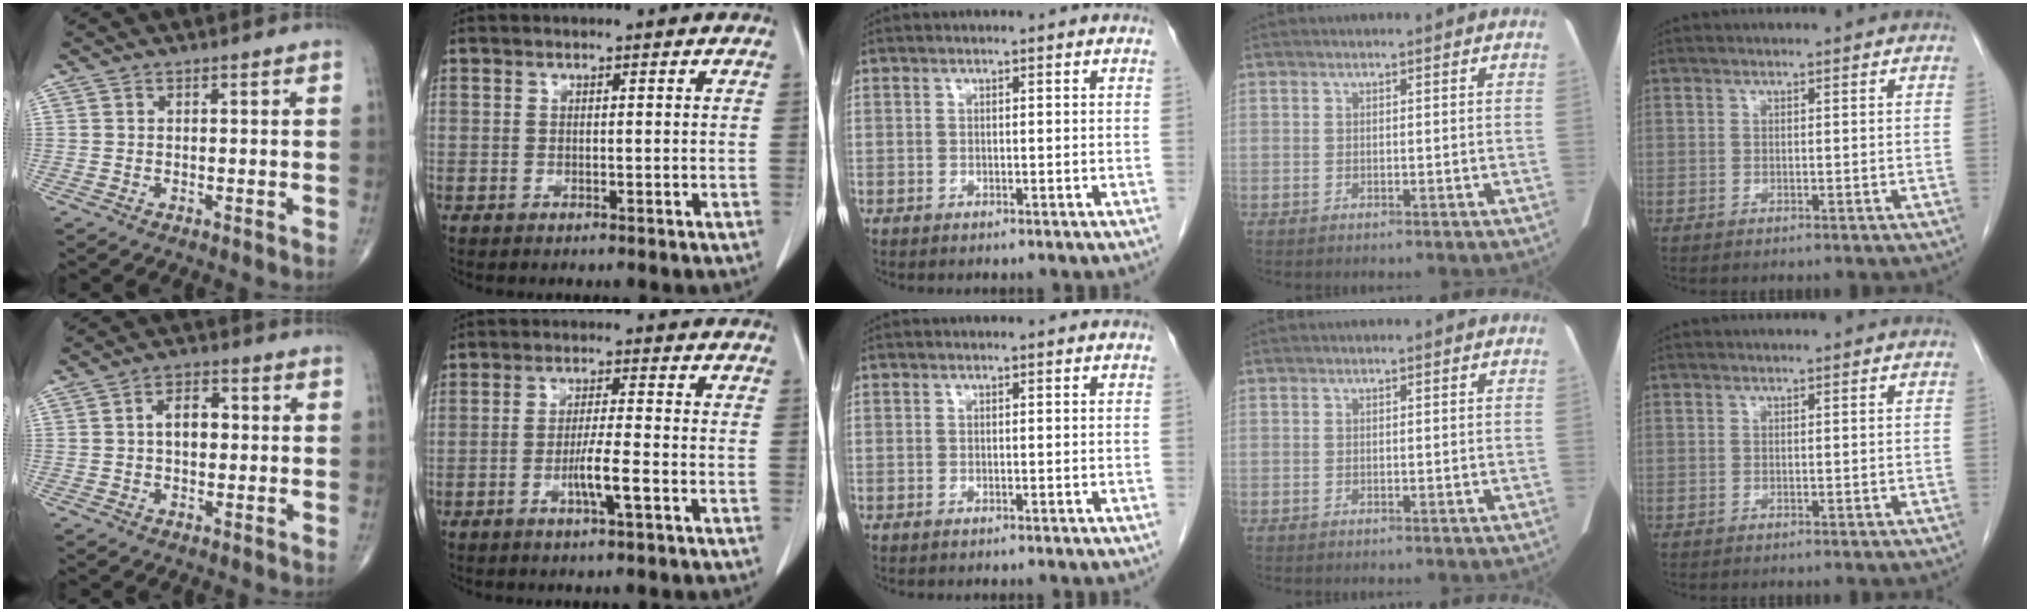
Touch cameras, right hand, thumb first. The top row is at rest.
{"thumb": {"total": 5.4, "force": [0.3, 3.4, 4.2], "torque": [-0.056, 0.014, -0.002]}, "index": {"total": 4.7, "force": [-1.8, -0.1, 4.4], "torque": [-0.077, -0.005, -0.033]}}